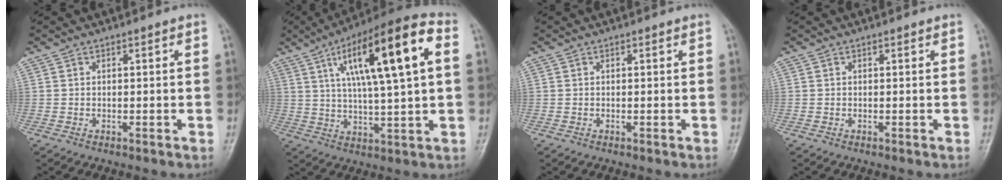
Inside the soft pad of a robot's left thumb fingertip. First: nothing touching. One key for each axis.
{"total": 20.2, "fx": 6.0, "fy": 4.7, "fz": 18.7, "tx": -0.300, "ty": 0.014, "tz": 0.092}
{"total": 0.0}
{"total": 0.0}